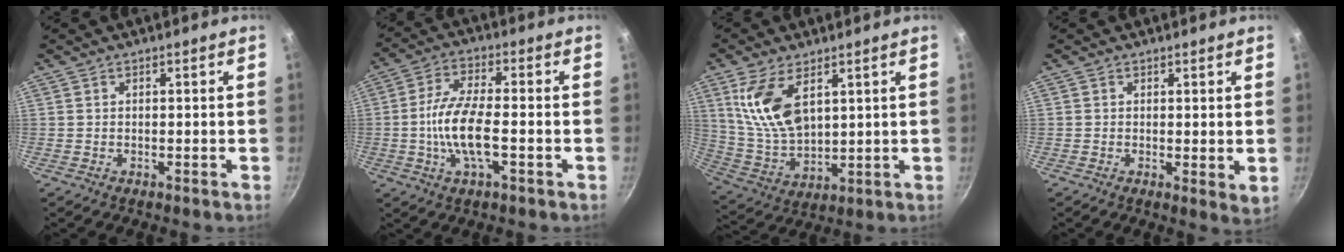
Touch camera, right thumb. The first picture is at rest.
{"total": 10.5, "force": [-2.2, 3.6, 9.6], "torque": [-0.189, 0.017, -0.051]}
{"total": 12.9, "force": [5.2, 6.8, 9.6], "torque": [-0.176, -0.032, 0.116]}
{"total": 2.9, "force": [0.7, 1.1, 2.6], "torque": [-0.036, -0.010, 0.009]}